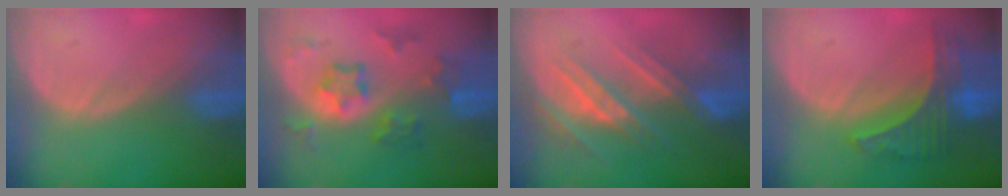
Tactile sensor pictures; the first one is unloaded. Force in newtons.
{"total": 7.4, "press": 6.6, "slide": 3.4}
{"total": 7.9, "press": 7.5, "slide": 2.2}
{"total": 7.8, "press": 6.8, "slide": 3.8}